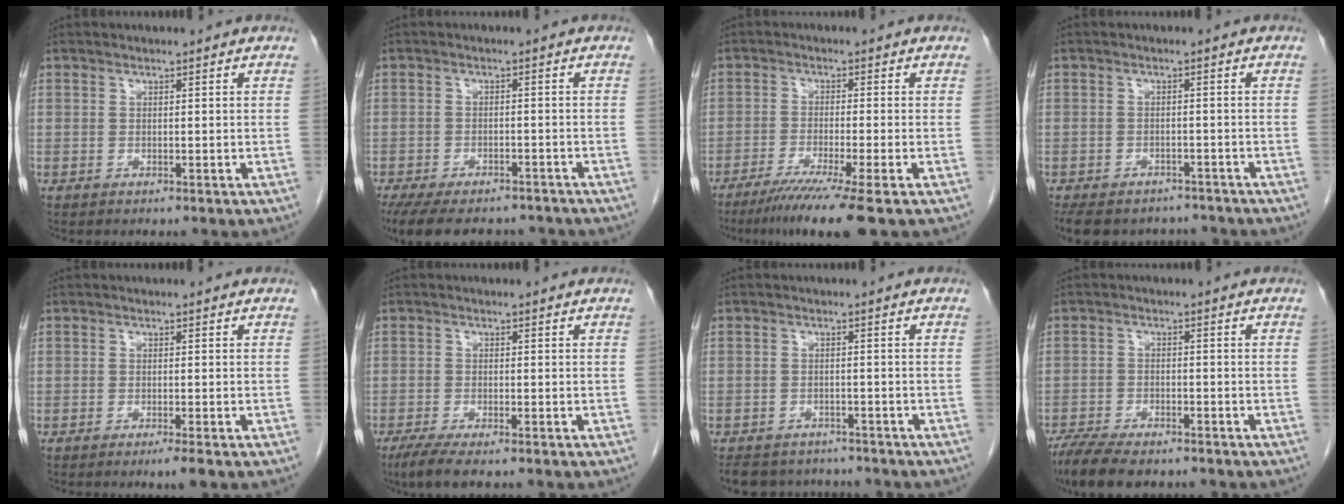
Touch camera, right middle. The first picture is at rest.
{"total": 15.1, "force": [-12.4, 5.8, 6.4], "torque": [-0.149, -0.009, -0.165]}
{"total": 8.9, "force": [-6.3, -1.4, 6.1], "torque": [-0.094, -0.028, -0.102]}
{"total": 12.4, "force": [-10.2, 5.7, 3.8], "torque": [-0.087, 0.004, -0.127]}
{"total": 1.8, "force": [-1.2, -0.2, 1.4], "torque": [-0.022, -0.005, -0.019]}
{"total": 4.7, "force": [-3.3, 0.8, 3.2], "torque": [-0.058, -0.013, -0.056]}
{"total": 6.5, "force": [-6.1, 2.2, 1.1], "torque": [-0.016, 0.003, -0.084]}
{"total": 9.4, "force": [-7.5, 2.9, 4.8], "torque": [-0.080, -0.015, -0.123]}